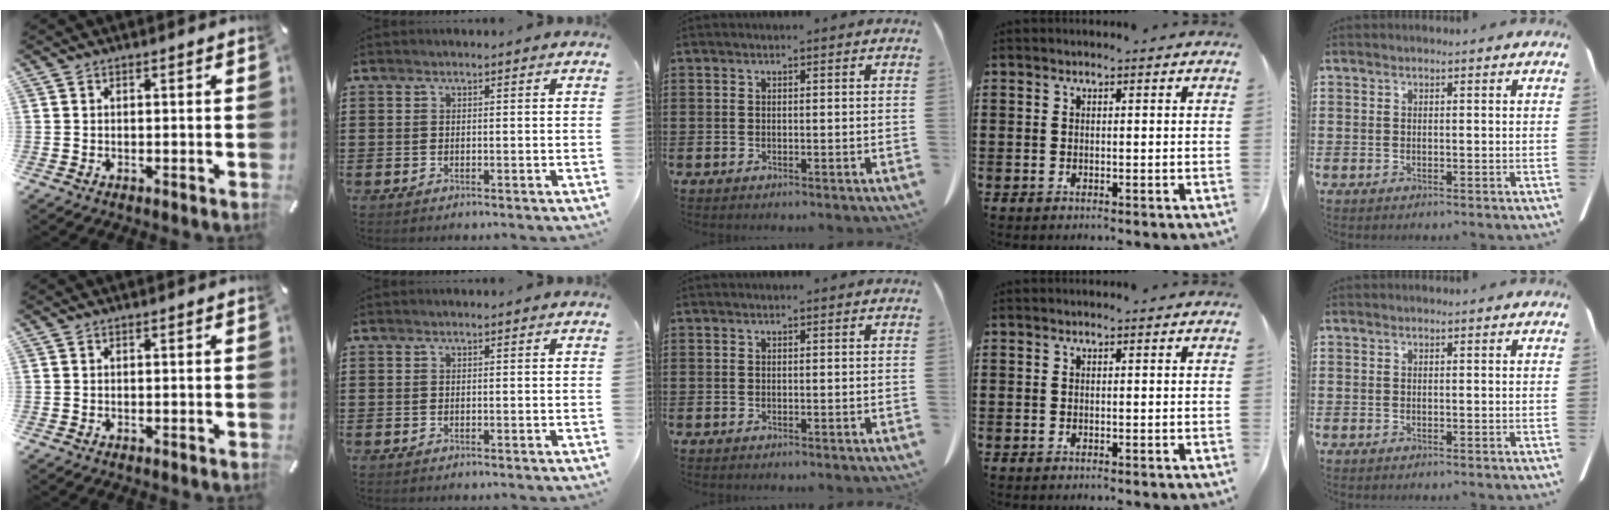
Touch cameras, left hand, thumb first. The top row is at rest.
{}